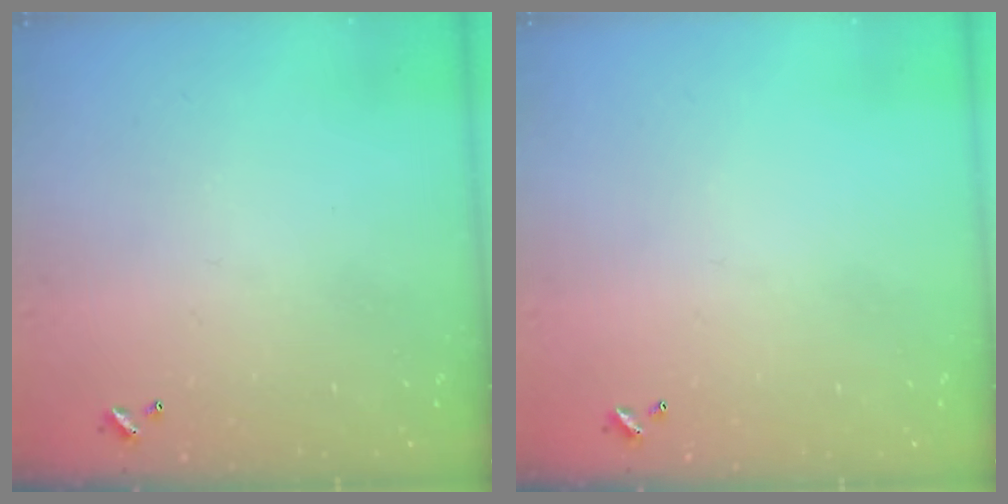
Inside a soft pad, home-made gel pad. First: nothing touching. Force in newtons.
{"total": 0.0}